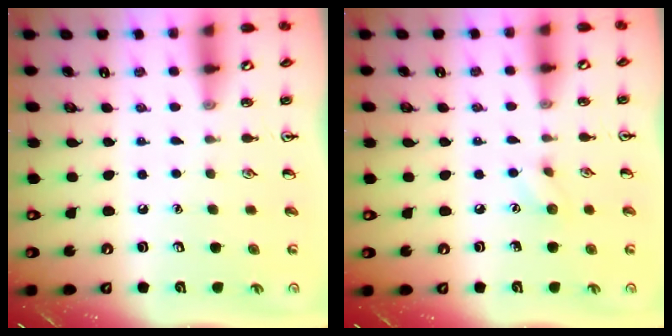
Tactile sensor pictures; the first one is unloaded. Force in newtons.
{"total": 4.8, "press": 4.6, "slide": 1.3}